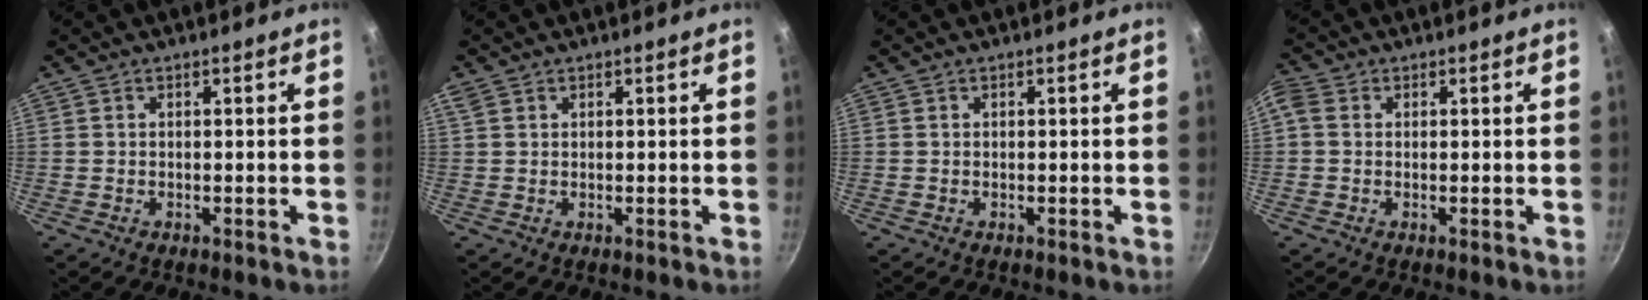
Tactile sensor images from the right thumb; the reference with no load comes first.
{"total": 2.0, "force": [1.1, 1.4, 1.0], "torque": [-0.019, 0.005, 0.023]}
{"total": 0.0}
{"total": 2.6, "force": [0.3, 2.2, 1.3], "torque": [-0.028, 0.009, -0.003]}